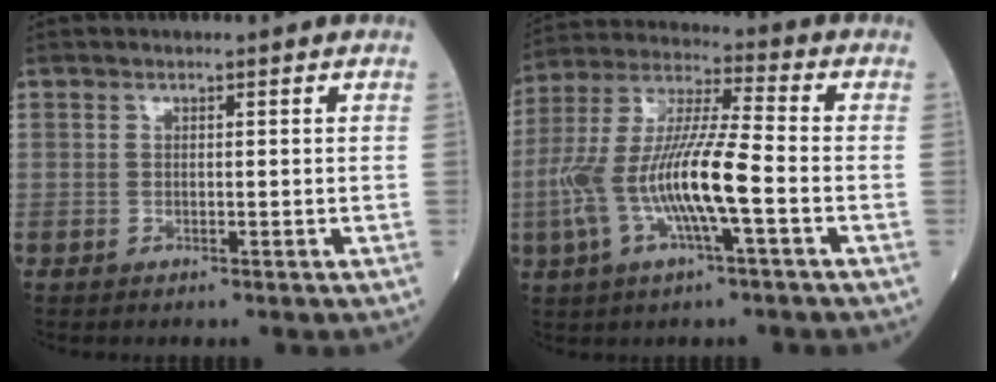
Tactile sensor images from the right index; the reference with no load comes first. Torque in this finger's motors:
{"motor_torque": [2.08, -0.06, 0.98, 0.21]}